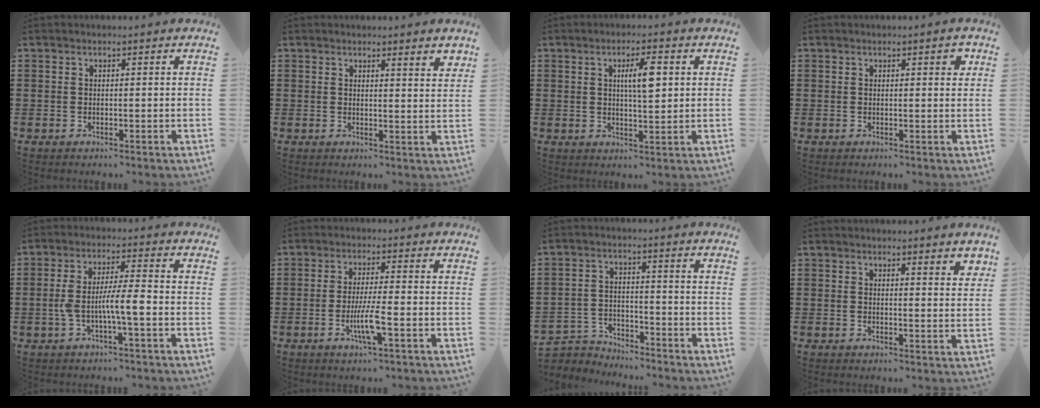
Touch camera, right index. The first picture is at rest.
{"total": 1.5, "force": [1.5, 0.0, 0.4], "torque": [-0.011, 0.001, 0.028]}
{"total": 5.3, "force": [1.3, 1.4, 4.9], "torque": [-0.091, 0.007, 0.017]}
{"total": 1.2, "force": [0.5, 0.5, 1.0], "torque": [-0.002, -0.001, 0.003]}
{"total": 6.5, "force": [-1.8, 0.8, 6.2], "torque": [-0.122, 0.001, -0.040]}
{"total": 6.4, "force": [-2.1, 0.8, 6.0], "torque": [-0.118, -0.013, -0.040]}
{"total": 4.0, "force": [-3.9, 0.7, -0.3], "torque": [-0.011, -0.001, -0.087]}
{"total": 1.6, "force": [1.6, 0.1, 0.3], "torque": [-0.002, -0.001, 0.029]}